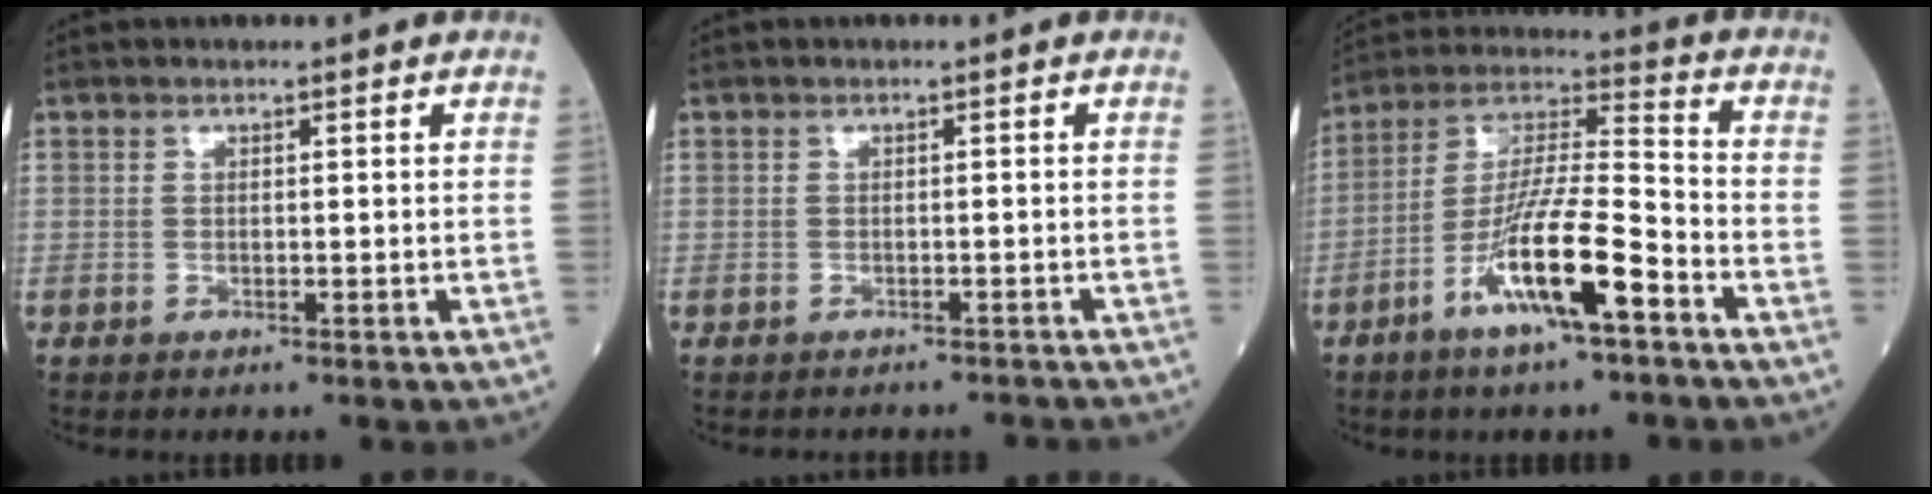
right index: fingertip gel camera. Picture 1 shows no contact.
{"total": 4.9, "force": [-4.7, 1.2, 0.7], "torque": [-0.003, -0.002, -0.050]}
{"total": 14.1, "force": [-6.7, 1.6, 12.3], "torque": [-0.238, -0.005, -0.124]}